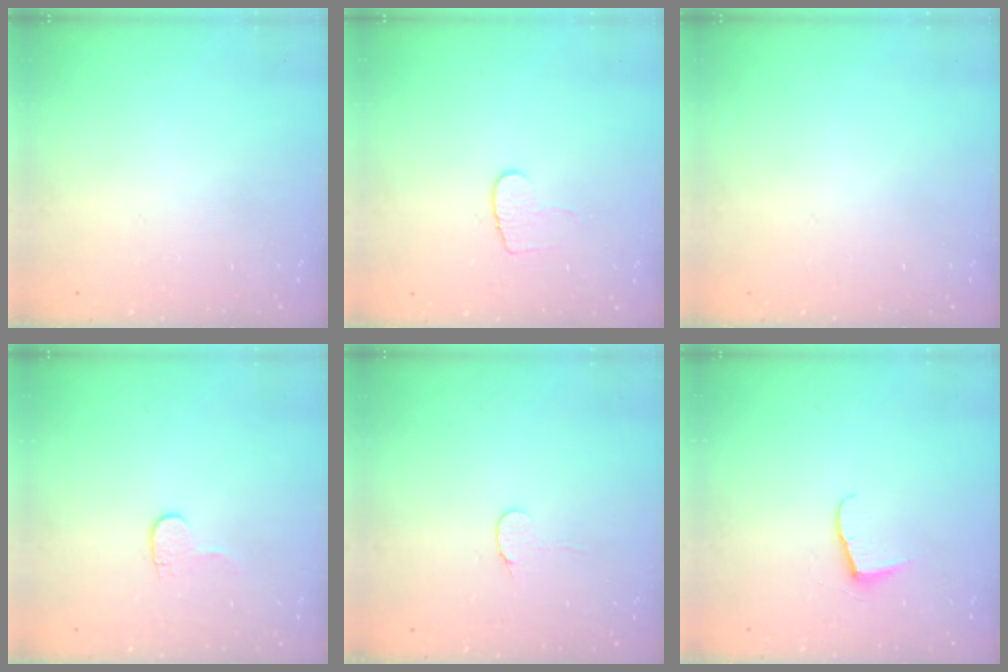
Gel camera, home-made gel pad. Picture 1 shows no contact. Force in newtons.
{"total": 6.6, "press": 6.6, "slide": 0.6}
{"total": 0.0}
{"total": 3.6, "press": 3.6, "slide": 0.4}
{"total": 4.5, "press": 4.5, "slide": 0.4}
{"total": 6.2, "press": 6.2, "slide": 0.5}